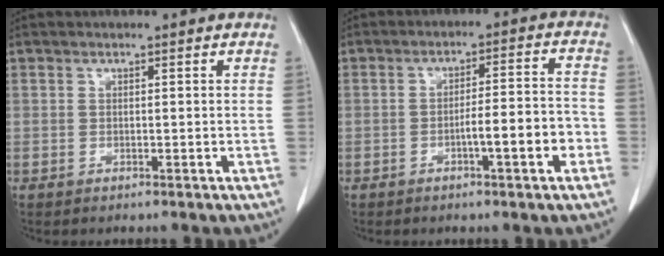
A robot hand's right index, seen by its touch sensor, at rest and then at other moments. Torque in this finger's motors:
{"motor_torque": [0.50, -0.29, 0.29, 0.08]}